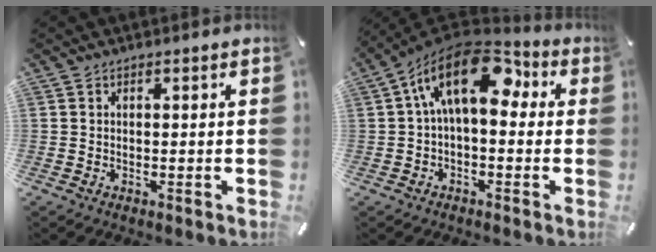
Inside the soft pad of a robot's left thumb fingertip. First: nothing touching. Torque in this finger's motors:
{"motor_torque": [0.21, 1.29, 1.65, -1.12, 0.55]}